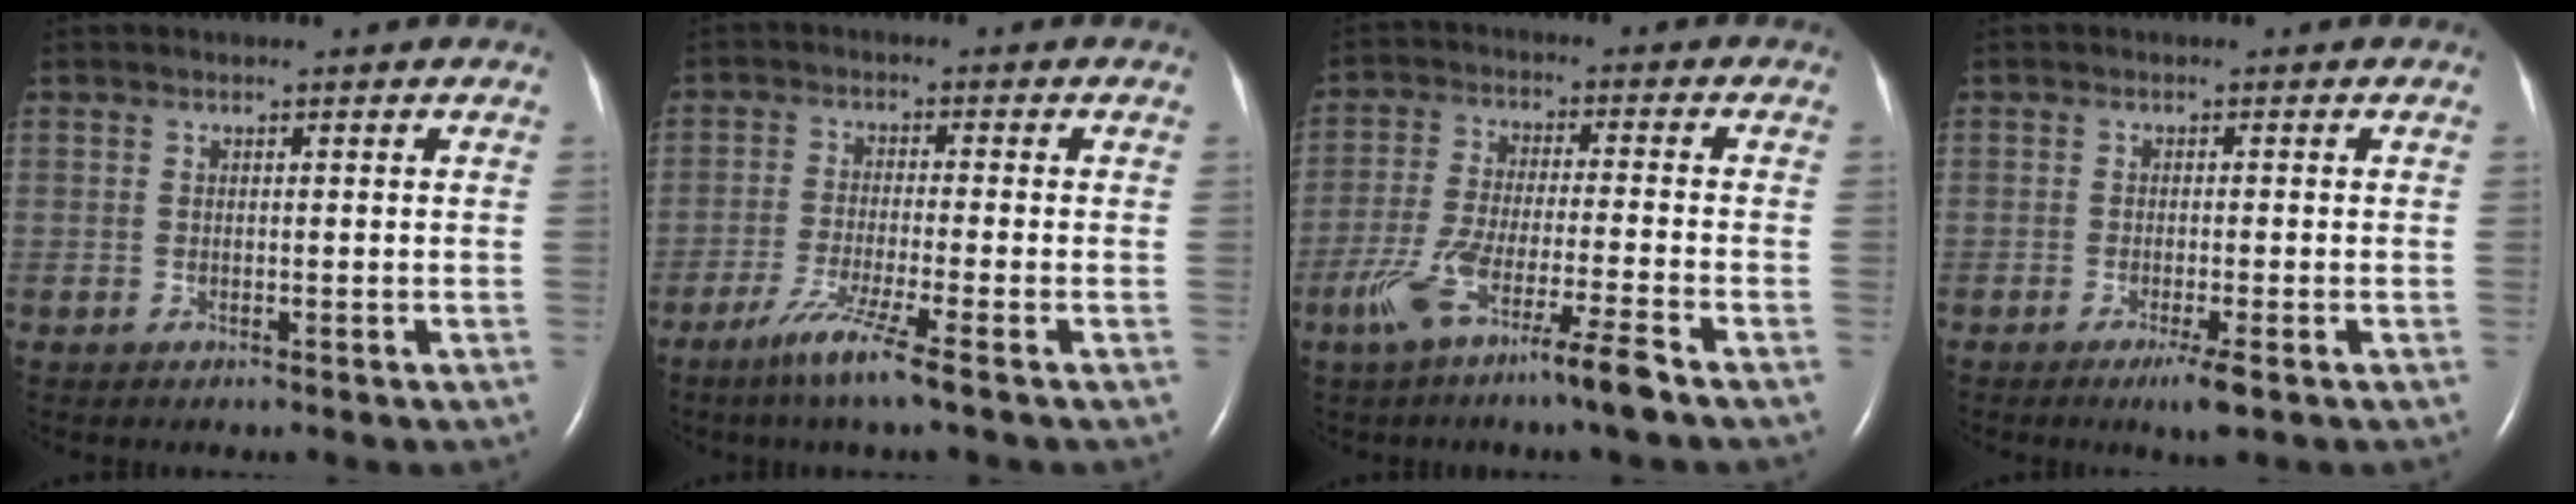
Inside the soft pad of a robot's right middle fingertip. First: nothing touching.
{"total": 6.3, "force": [-4.0, -1.0, 4.8], "torque": [-0.095, -0.020, -0.080]}
{"total": 9.5, "force": [-6.0, -0.6, 7.3], "torque": [-0.143, -0.022, -0.113]}
{"total": 3.0, "force": [-1.7, 0.0, 2.5], "torque": [-0.043, -0.010, -0.027]}